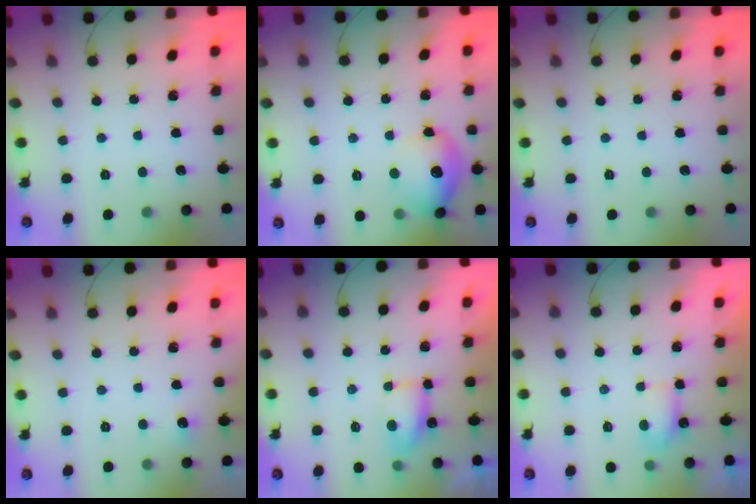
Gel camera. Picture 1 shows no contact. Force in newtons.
{"total": 15.0, "press": 14.9, "slide": 1.5}
{"total": 0.0}
{"total": 3.2, "press": 2.9, "slide": 1.4}
{"total": 5.5, "press": 5.5, "slide": 0.5}
{"total": 4.6, "press": 4.5, "slide": 0.9}